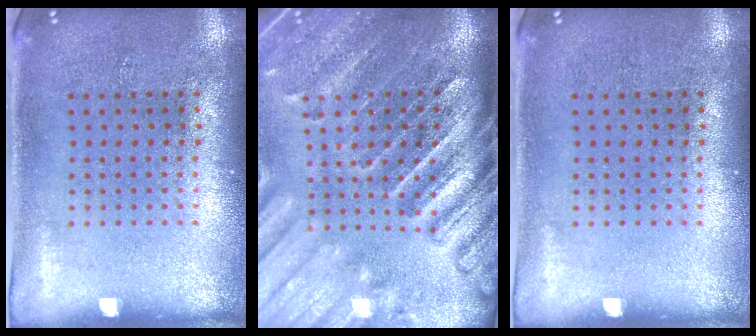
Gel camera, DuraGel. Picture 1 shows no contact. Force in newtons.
{"total": 4.2, "press": 3.5, "slide": 2.3}
{"total": 0.0}